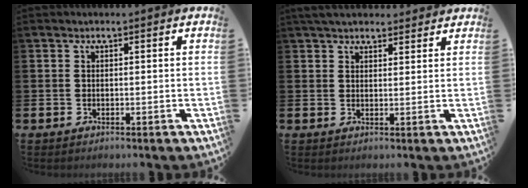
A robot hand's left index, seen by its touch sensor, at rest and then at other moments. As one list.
[{"total": 3.8, "force": [3.5, 1.2, 0.9], "torque": [-0.013, -0.012, 0.063]}]